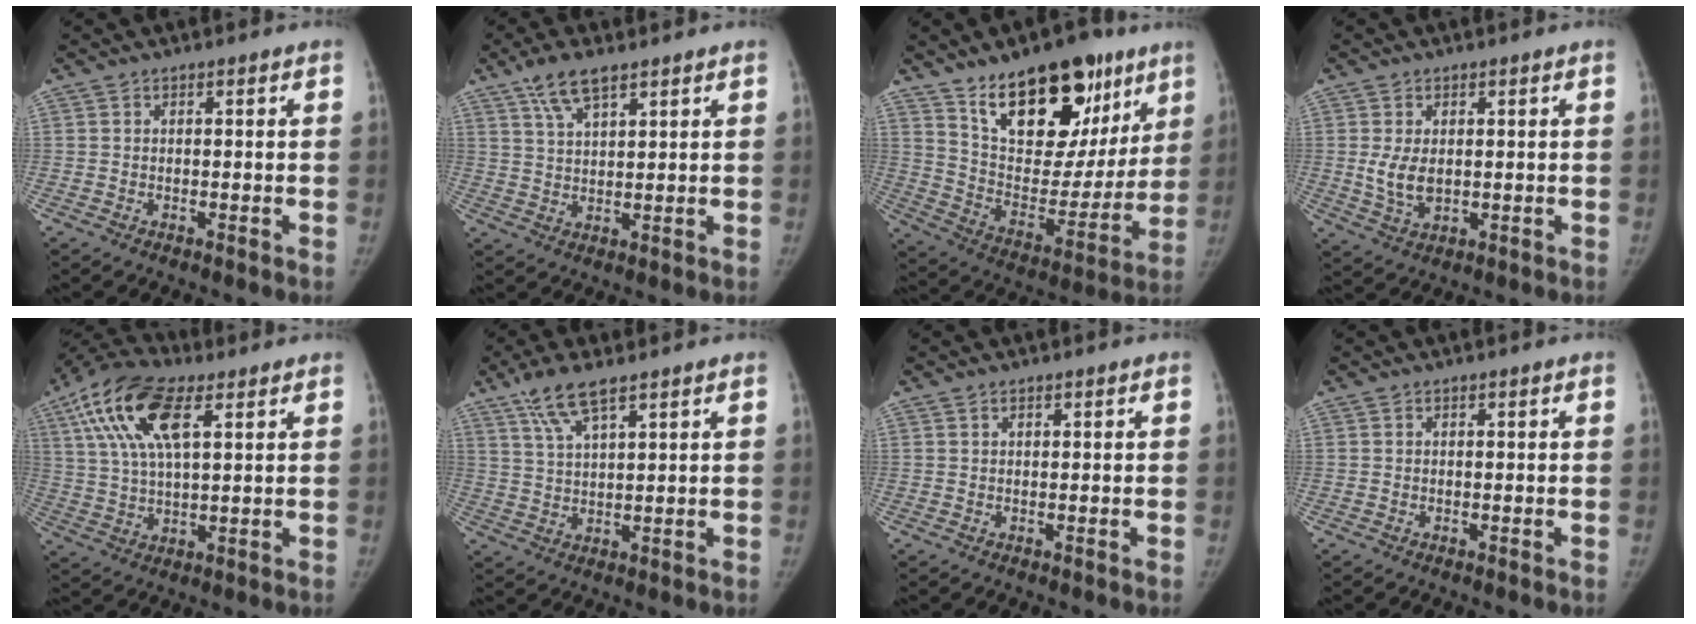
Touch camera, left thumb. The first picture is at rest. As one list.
[{"total": 6.9, "force": [4.6, 2.4, 4.6], "torque": [-0.084, -0.014, 0.090]}, {"total": 26.5, "force": [15.6, 13.4, 16.7], "torque": [-0.199, -0.050, 0.251]}, {"total": 5.5, "force": [0.4, 3.3, 4.4], "torque": [-0.085, -0.009, 0.016]}, {"total": 16.1, "force": [6.8, 6.9, 12.9], "torque": [-0.255, 0.006, 0.122]}, {"total": 7.4, "force": [4.9, 1.8, 5.3], "torque": [-0.110, -0.014, 0.103]}, {"total": 0.7, "force": [0.5, 0.2, 0.5], "torque": [-0.010, 0.003, 0.008]}, {"total": 0.0}]